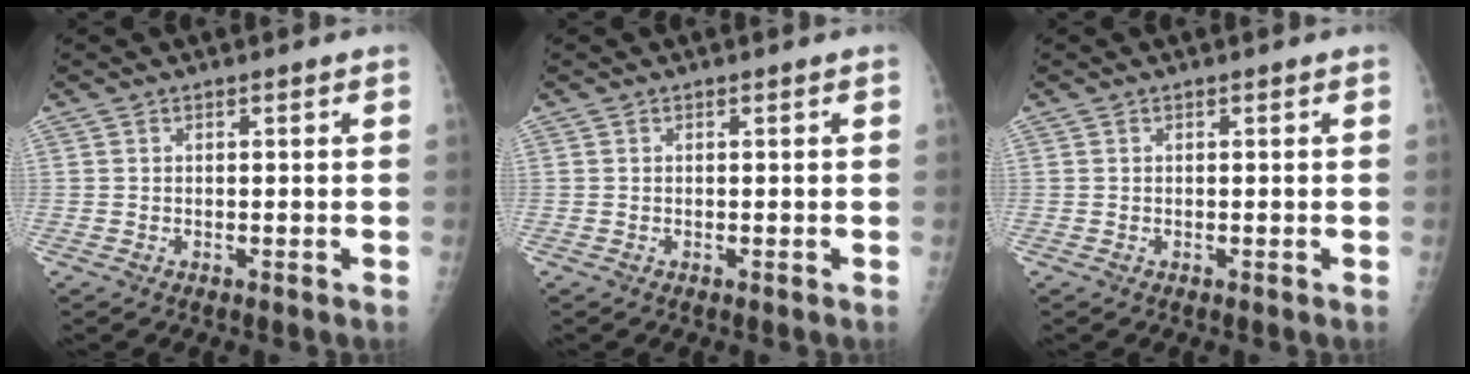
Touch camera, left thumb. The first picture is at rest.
{"total": 0.0}
{"total": 0.0}